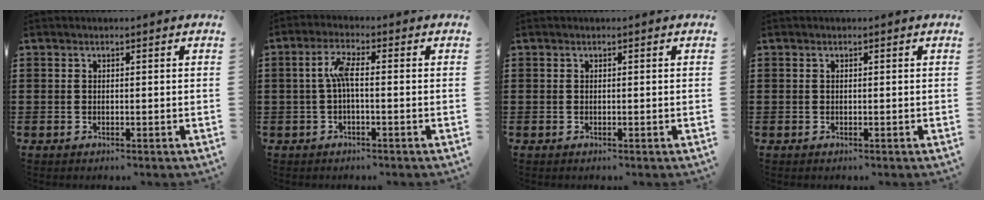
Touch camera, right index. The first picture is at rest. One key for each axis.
{"total": 4.3, "fx": -0.2, "fy": 1.1, "fz": 4.1, "tx": -0.086, "ty": 0.005, "tz": -0.009}
{"total": 0.0}
{"total": 0.0}